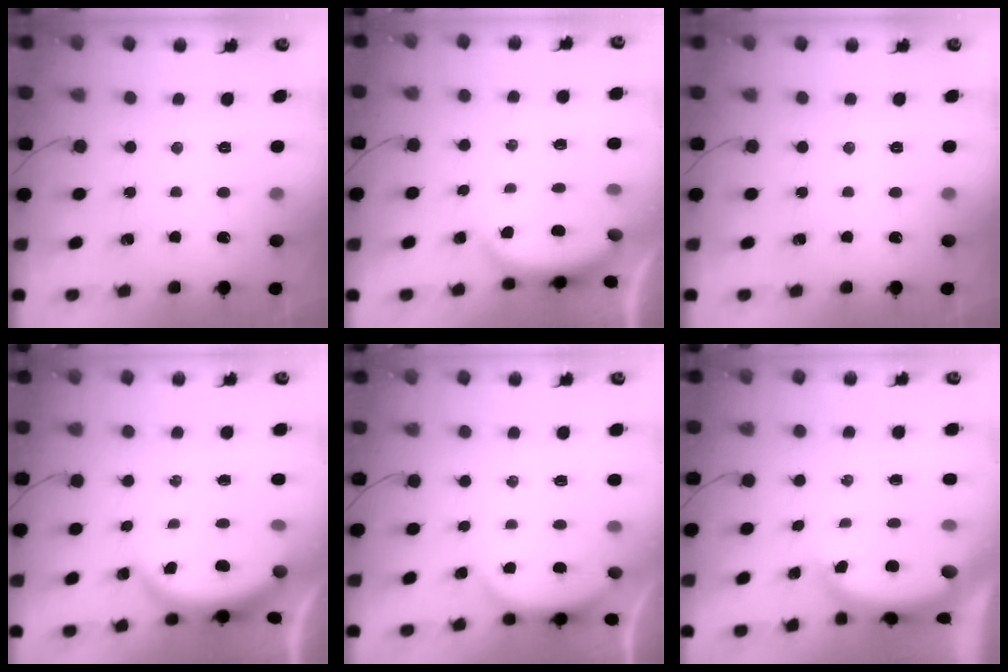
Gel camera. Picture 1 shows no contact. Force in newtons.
{"total": 2.8, "press": 2.8, "slide": 0.6}
{"total": 0.0}
{"total": 4.0, "press": 4.0, "slide": 0.2}
{"total": 2.9, "press": 2.8, "slide": 0.6}
{"total": 4.4, "press": 4.4, "slide": 0.3}